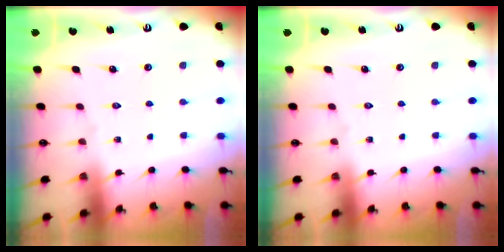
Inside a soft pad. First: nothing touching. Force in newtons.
{"total": 0.0}